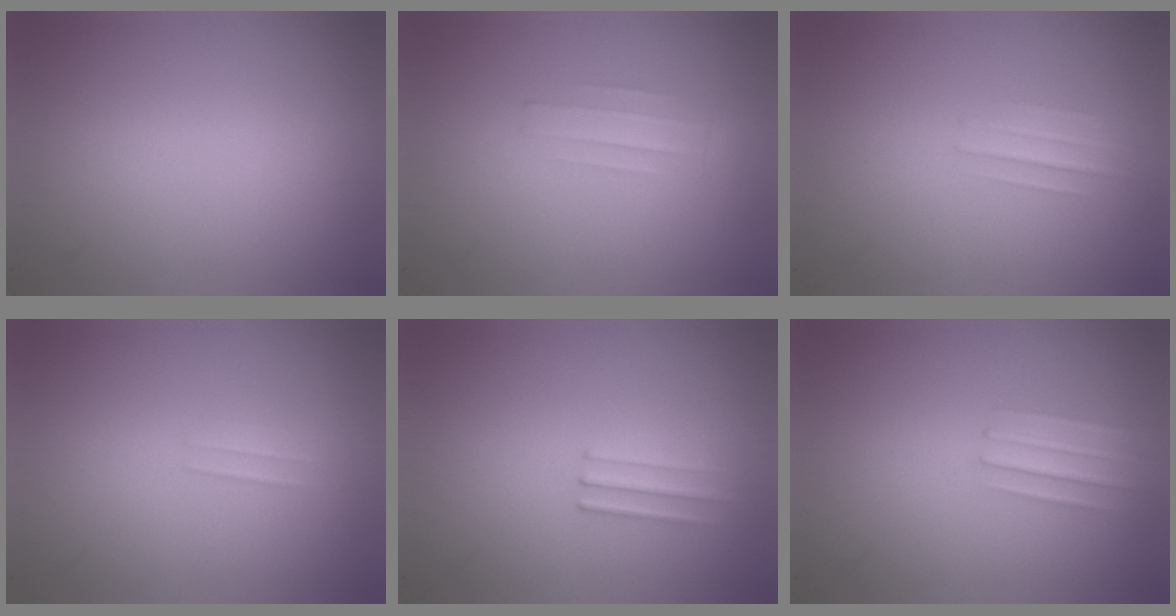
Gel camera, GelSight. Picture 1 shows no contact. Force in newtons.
{"total": 1.1}
{"total": 1.3}
{"total": 1.1}
{"total": 1.2}
{"total": 1.9}